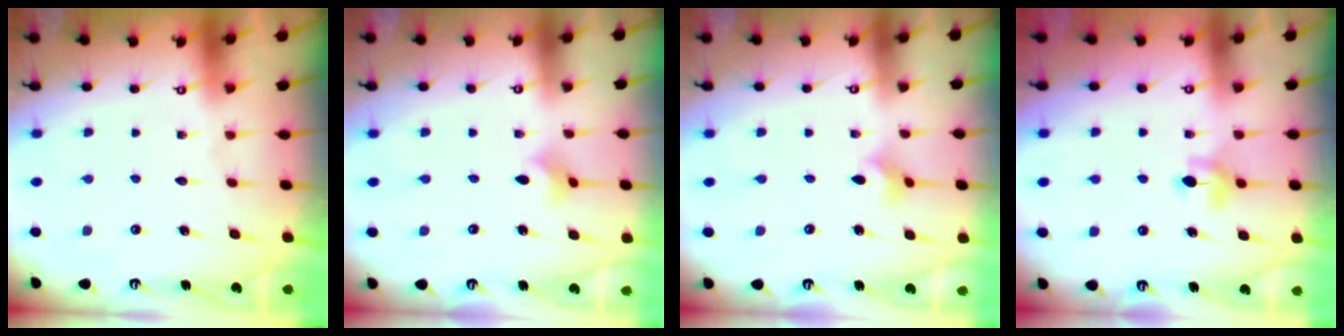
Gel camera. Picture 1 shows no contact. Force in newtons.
{"total": 3.8, "press": 3.7, "slide": 0.8}
{"total": 3.3, "press": 3.2, "slide": 0.7}
{"total": 5.7, "press": 5.6, "slide": 0.6}